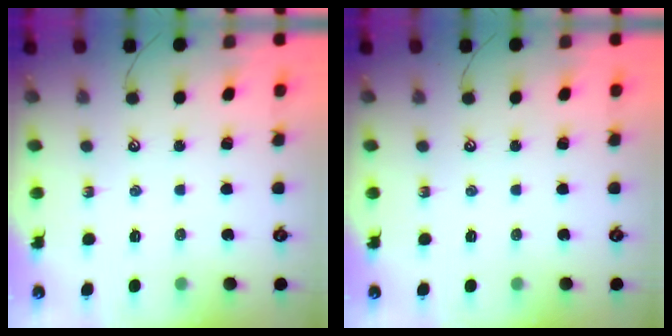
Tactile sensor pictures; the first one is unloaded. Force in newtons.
{"total": 0.0}